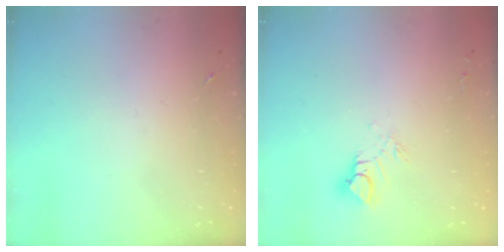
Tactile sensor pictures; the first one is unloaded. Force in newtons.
{"total": 7.4, "press": 7.4, "slide": 0.8}